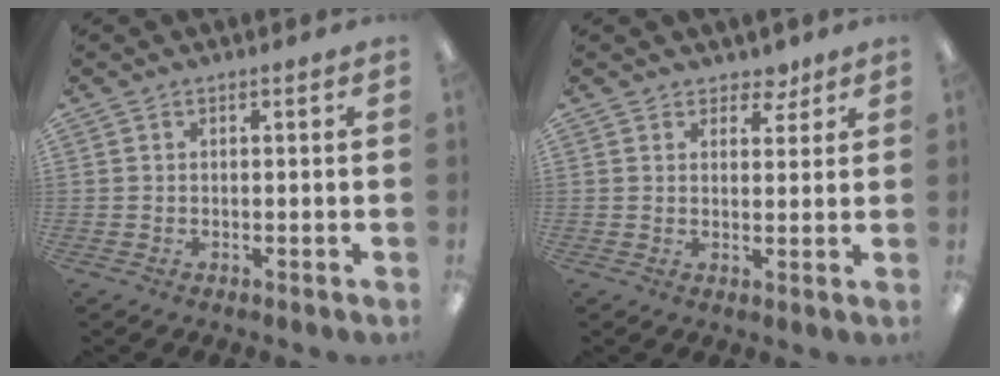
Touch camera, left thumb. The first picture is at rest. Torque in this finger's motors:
{"motor_torque": [-0.05, 0.00, -0.06, 0.17, 0.03]}